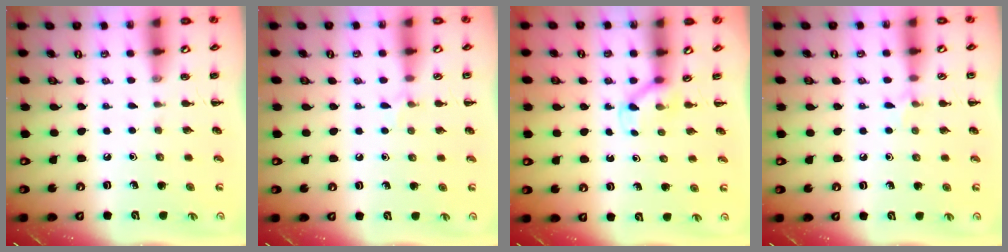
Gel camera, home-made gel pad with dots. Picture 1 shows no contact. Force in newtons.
{"total": 5.2, "press": 4.8, "slide": 1.9}
{"total": 3.1, "press": 2.9, "slide": 1.0}
{"total": 5.3, "press": 5.0, "slide": 1.7}